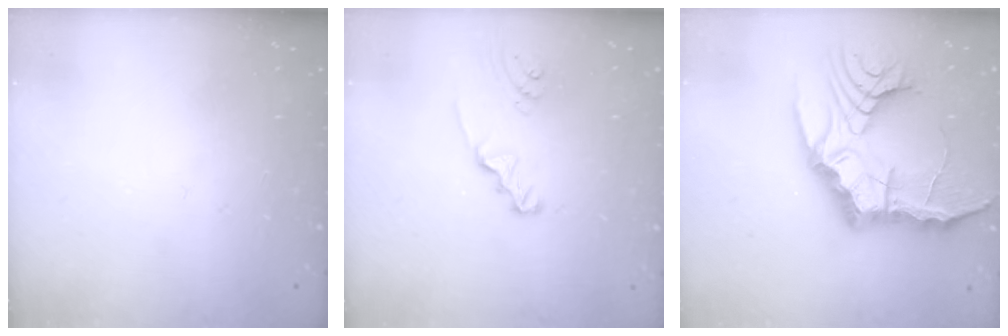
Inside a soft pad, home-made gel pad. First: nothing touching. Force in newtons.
{"total": 2.5, "press": 2.5, "slide": 0.3}
{"total": 18.7, "press": 18.6, "slide": 2.3}